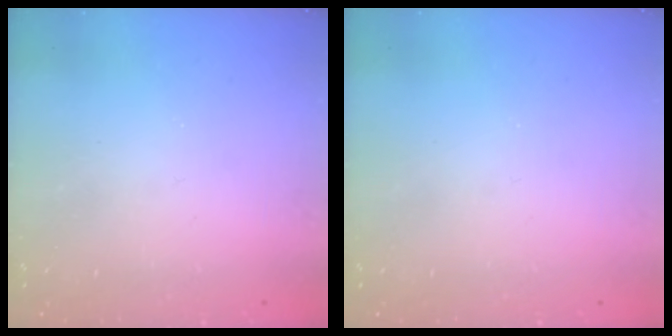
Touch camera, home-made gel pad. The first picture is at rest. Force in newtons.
{"total": 0.0}